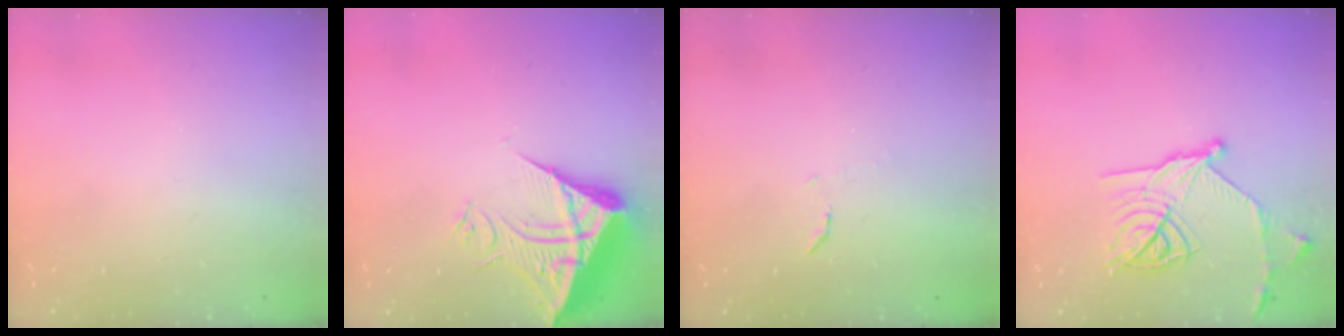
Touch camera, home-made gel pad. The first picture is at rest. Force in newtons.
{"total": 10.6, "press": 10.5, "slide": 1.1}
{"total": 6.3, "press": 6.2, "slide": 0.6}
{"total": 17.6, "press": 17.6, "slide": 0.9}